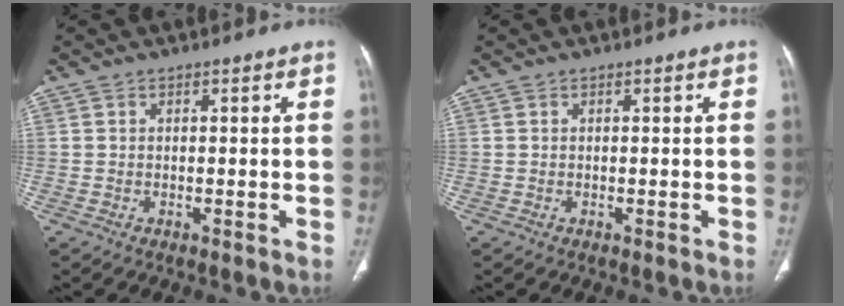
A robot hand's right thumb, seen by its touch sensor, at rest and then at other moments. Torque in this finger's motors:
{"motor_torque": [0.06, 0.01, -0.08, -0.08, 0.01]}